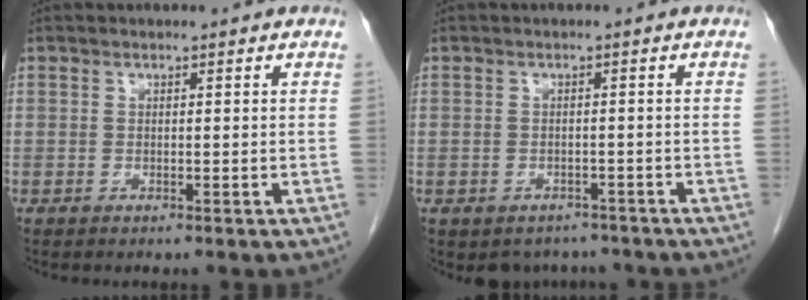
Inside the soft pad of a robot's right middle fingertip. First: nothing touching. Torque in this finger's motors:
{"motor_torque": [0.05, -0.04, 0.02, 0.02]}